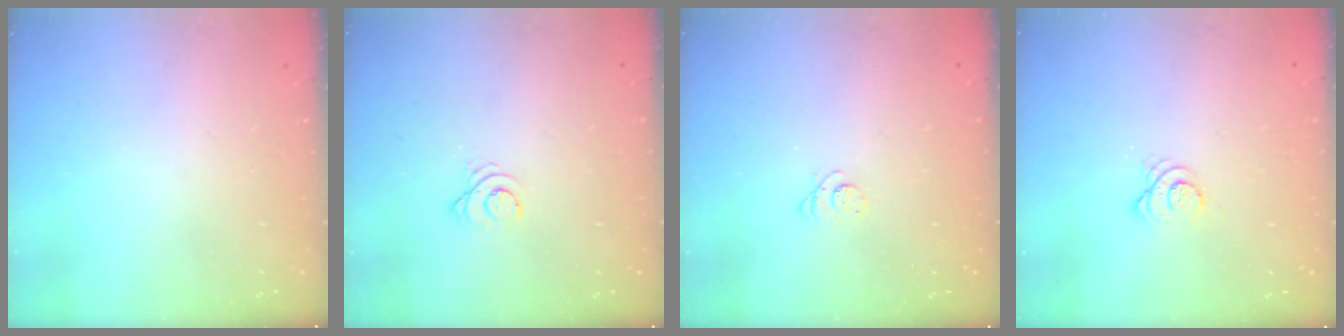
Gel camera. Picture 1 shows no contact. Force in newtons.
{"total": 2.7, "press": 2.7, "slide": 0.3}
{"total": 2.4, "press": 2.3, "slide": 0.3}
{"total": 3.7, "press": 3.7, "slide": 0.1}